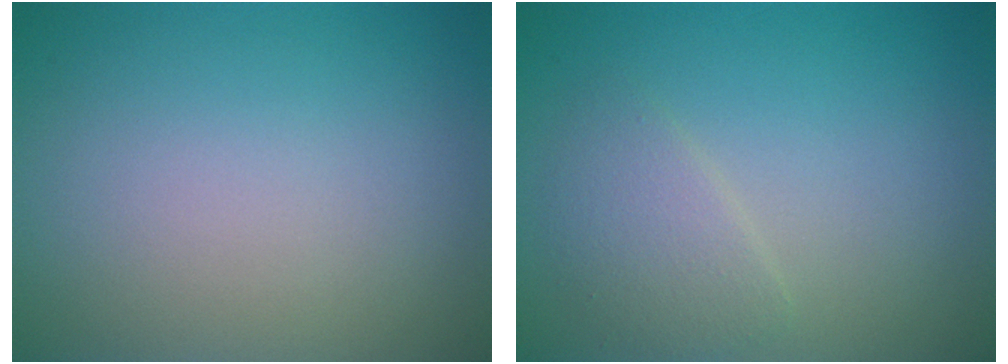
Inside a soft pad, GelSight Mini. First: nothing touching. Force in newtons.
{"total": 2.2, "press": 2.2, "slide": 0.1}